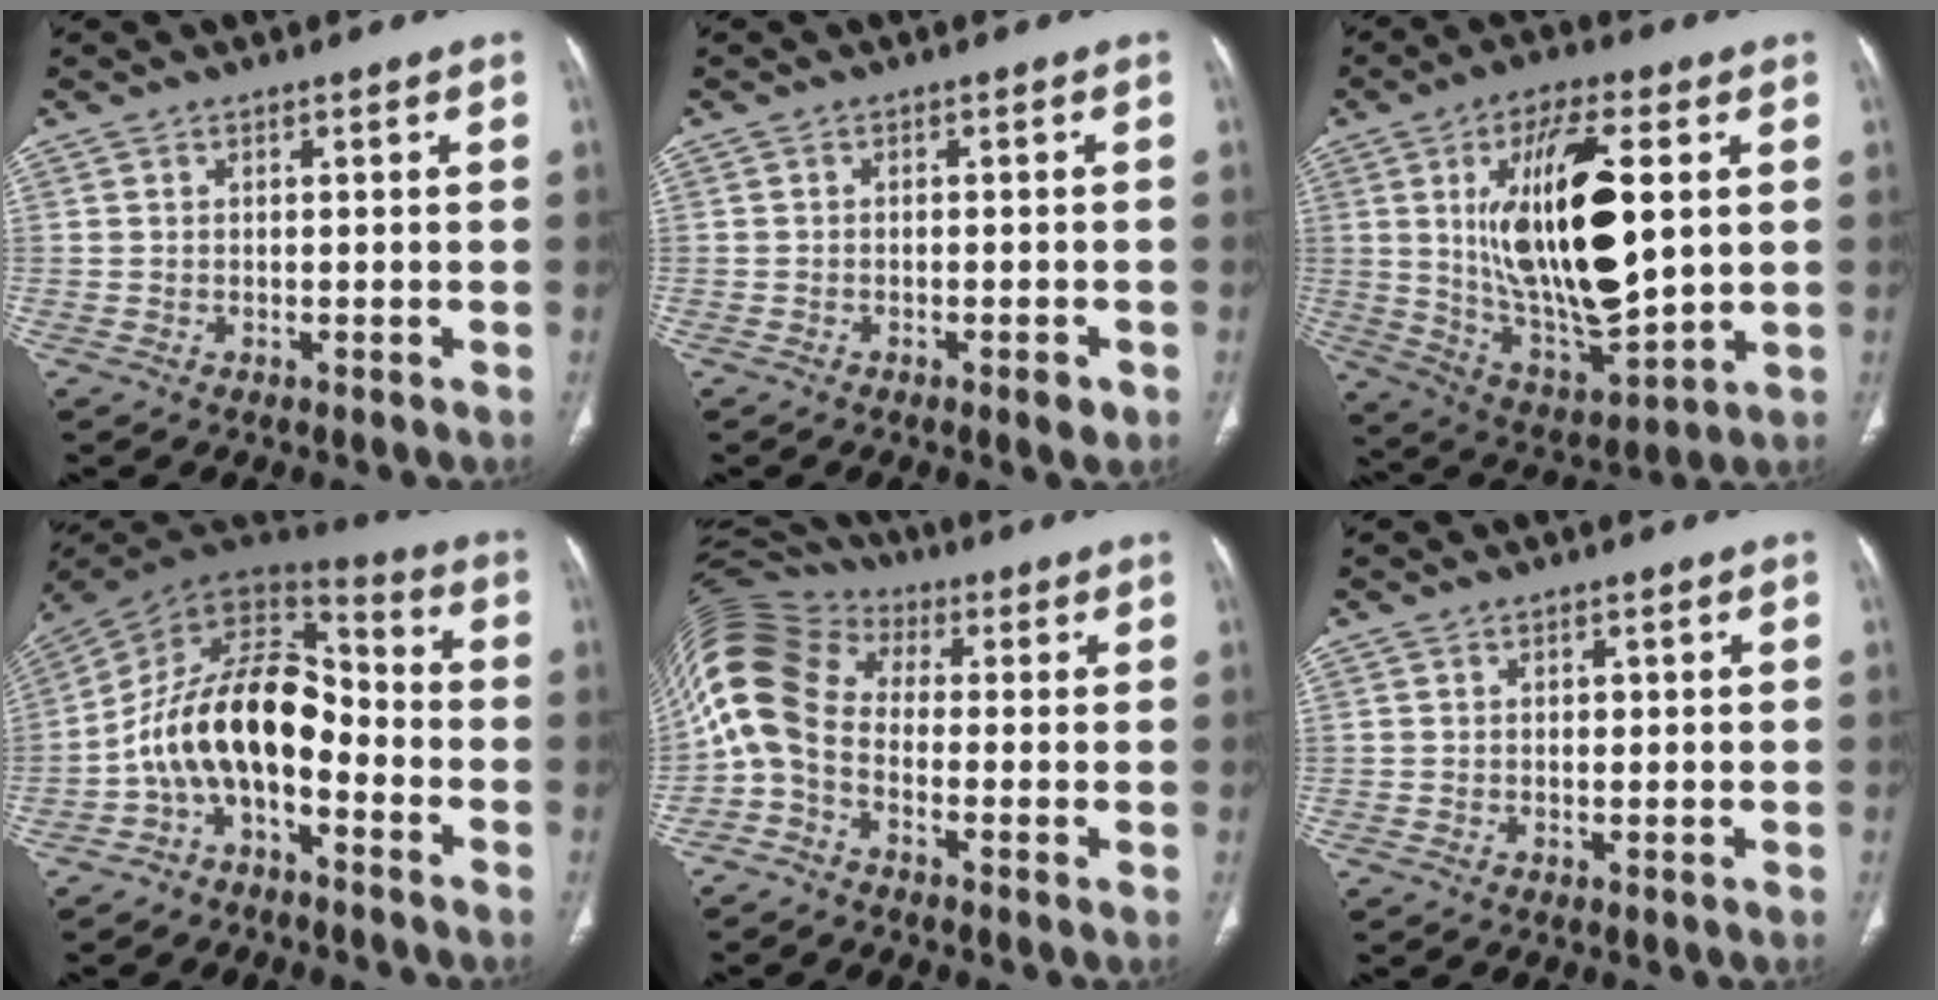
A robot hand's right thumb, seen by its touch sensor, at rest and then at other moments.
{"total": 2.3, "force": [-1.2, 0.7, 1.8], "torque": [-0.025, 0.000, -0.017]}
{"total": 23.3, "force": [3.9, 9.1, 21.2], "torque": [-0.357, -0.021, 0.075]}
{"total": 14.8, "force": [-5.1, 8.3, 11.1], "torque": [-0.177, 0.093, -0.102]}
{"total": 13.1, "force": [-1.6, 9.2, 9.2], "torque": [-0.197, 0.053, -0.047]}
{"total": 0.6, "force": [0.2, 0.4, 0.4], "torque": [0.001, -0.002, 0.002]}